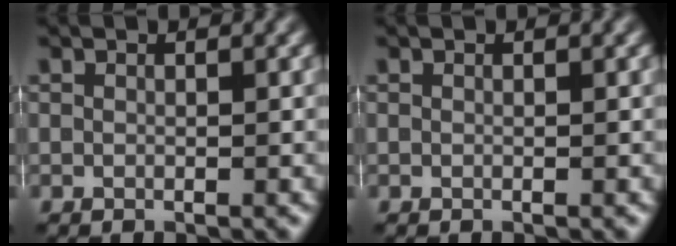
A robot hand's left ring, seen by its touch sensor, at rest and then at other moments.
{"total": 0.0}